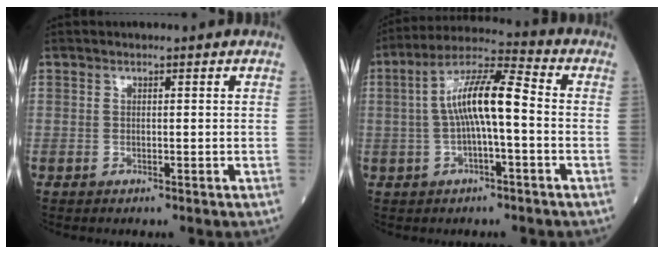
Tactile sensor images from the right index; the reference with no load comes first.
{"total": 10.1, "force": [-0.3, 1.8, 10.0], "torque": [-0.189, 0.028, -0.011]}